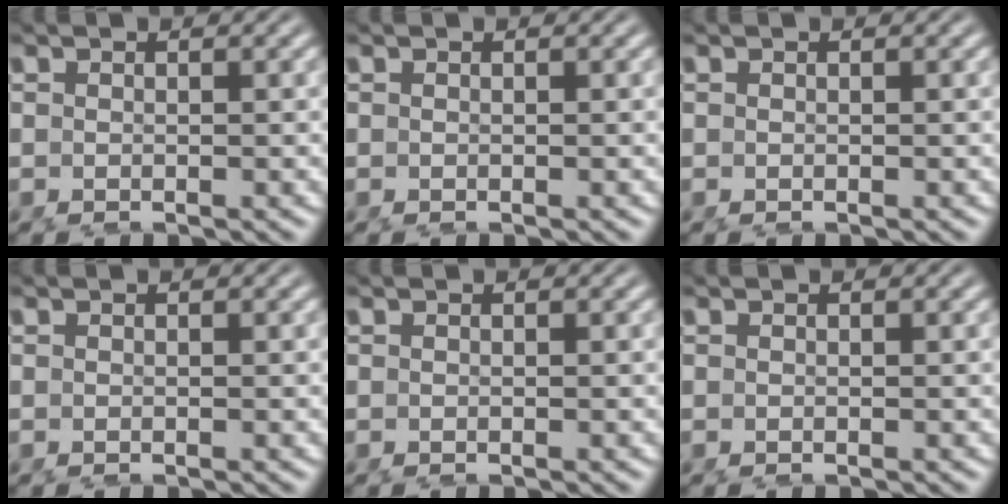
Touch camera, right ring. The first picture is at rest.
{"total": 0.0}
{"total": 0.0}
{"total": 0.0}
{"total": 0.0}
{"total": 0.0}